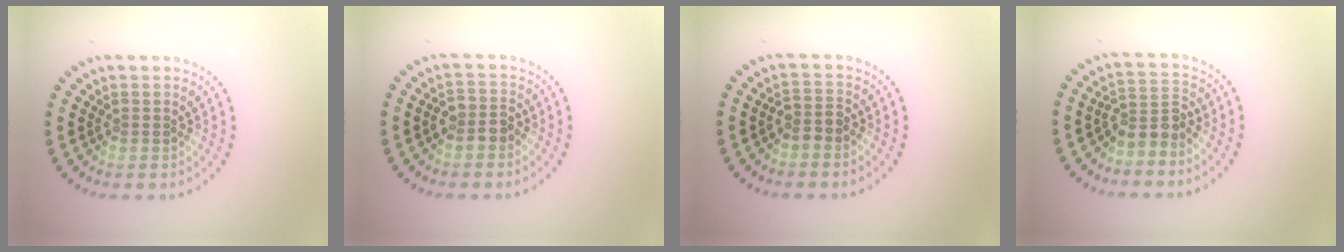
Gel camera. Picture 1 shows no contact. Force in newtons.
{"total": 2.0, "press": 1.8, "slide": 0.9}
{"total": 1.5, "press": 1.2, "slide": 0.9}
{"total": 2.6, "press": 2.0, "slide": 1.7}